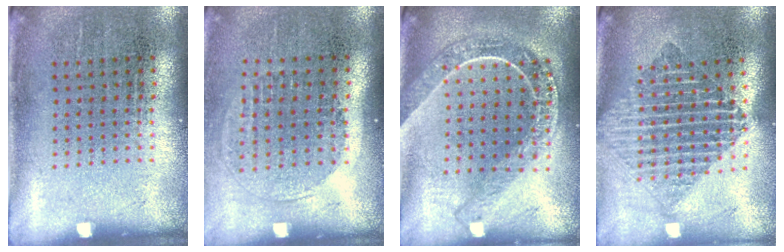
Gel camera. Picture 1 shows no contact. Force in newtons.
{"total": 1.3, "press": 1.2, "slide": 0.6}
{"total": 2.2, "press": 1.9, "slide": 1.1}
{"total": 1.9, "press": 1.6, "slide": 1.1}